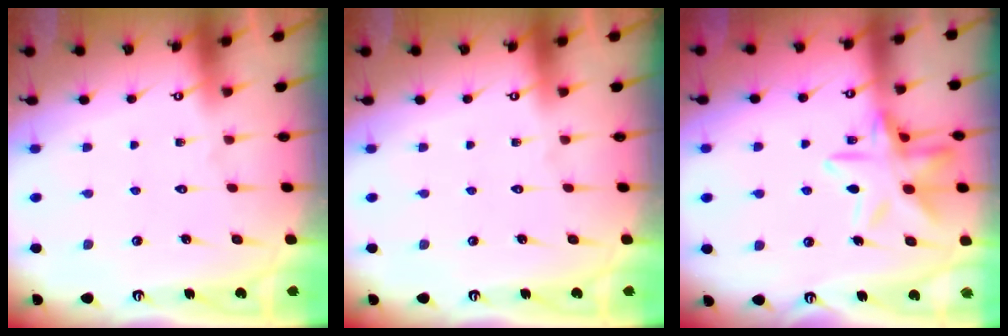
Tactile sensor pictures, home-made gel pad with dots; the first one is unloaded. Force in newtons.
{"total": 0.0}
{"total": 14.6, "press": 14.6, "slide": 1.1}